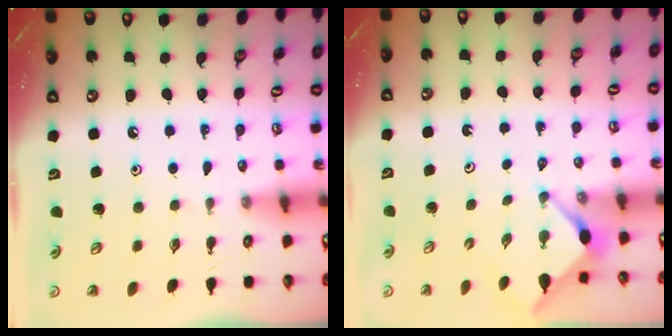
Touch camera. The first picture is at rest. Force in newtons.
{"total": 2.9, "press": 2.9, "slide": 0.3}